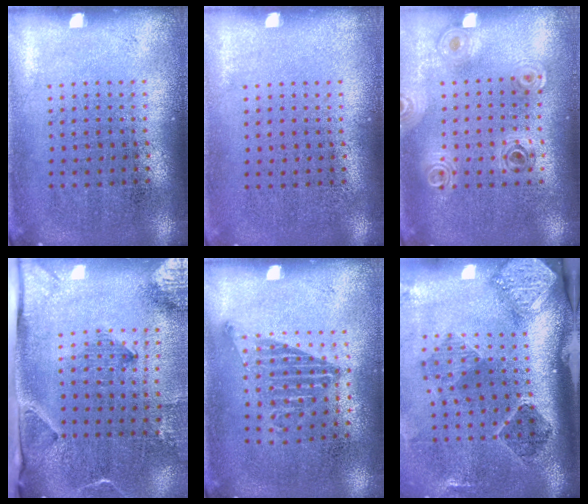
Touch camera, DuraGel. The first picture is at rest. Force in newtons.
{"total": 0.0}
{"total": 0.9, "press": 0.9, "slide": 0.1}
{"total": 3.4, "press": 2.3, "slide": 2.4}
{"total": 1.1, "press": 1.0, "slide": 0.5}
{"total": 2.8, "press": 1.9, "slide": 2.2}